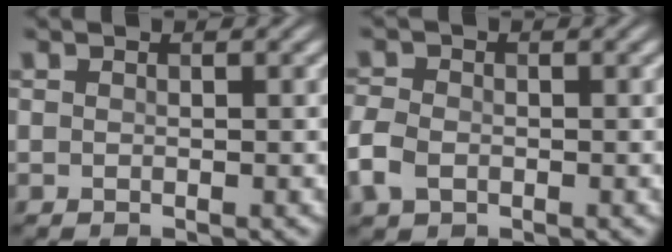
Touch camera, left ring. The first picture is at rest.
{"total": 3.2, "force": [-1.1, 2.3, 1.9], "torque": [-0.050, -0.003, -0.030]}